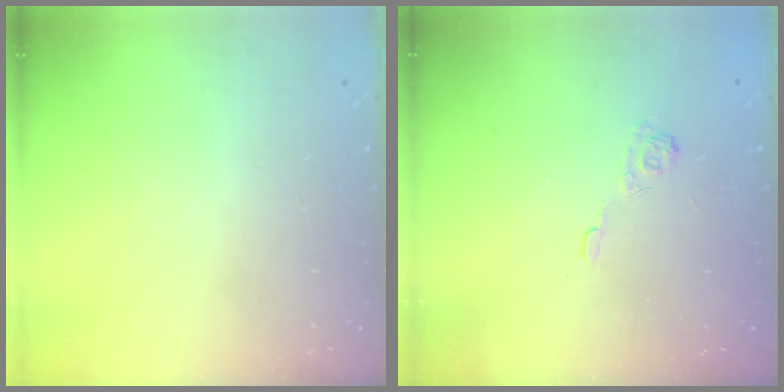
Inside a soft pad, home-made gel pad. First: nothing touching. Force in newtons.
{"total": 3.7, "press": 3.4, "slide": 1.4}